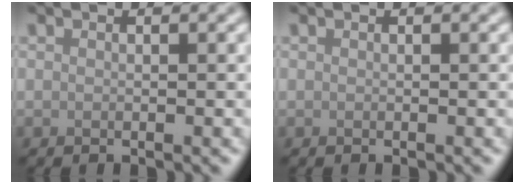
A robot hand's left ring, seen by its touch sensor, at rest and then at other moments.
{"total": 0.0}